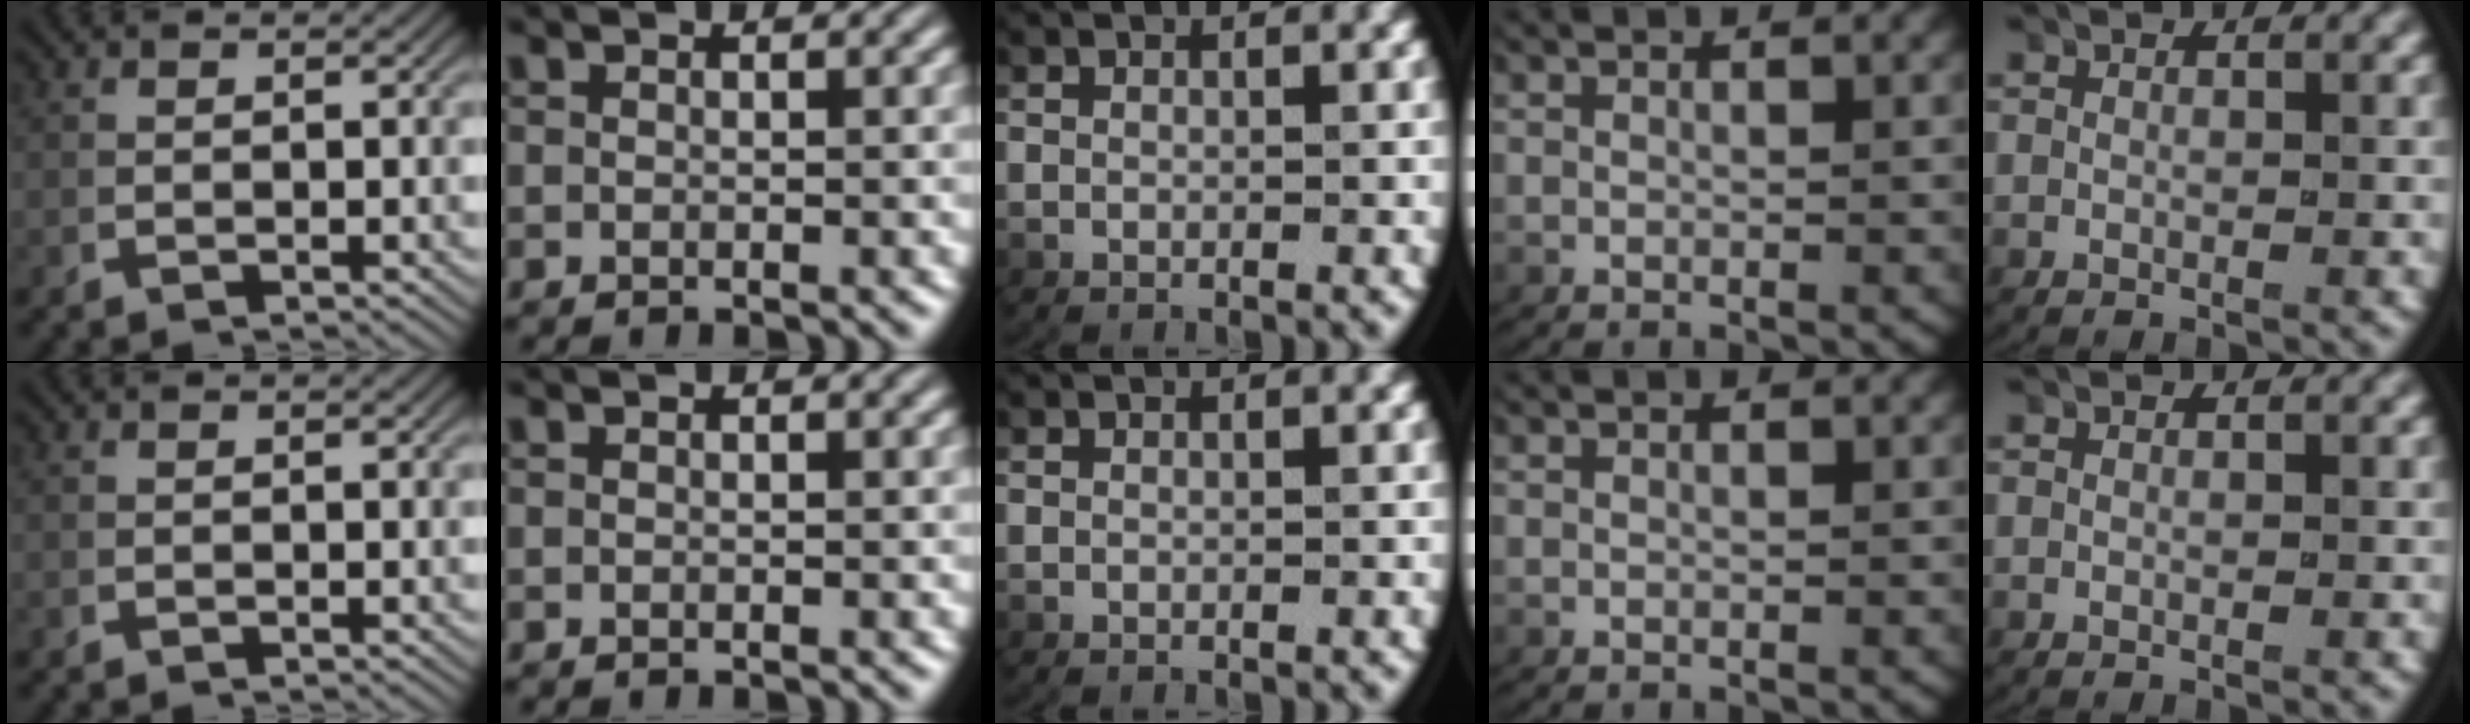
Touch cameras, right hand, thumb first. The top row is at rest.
{}